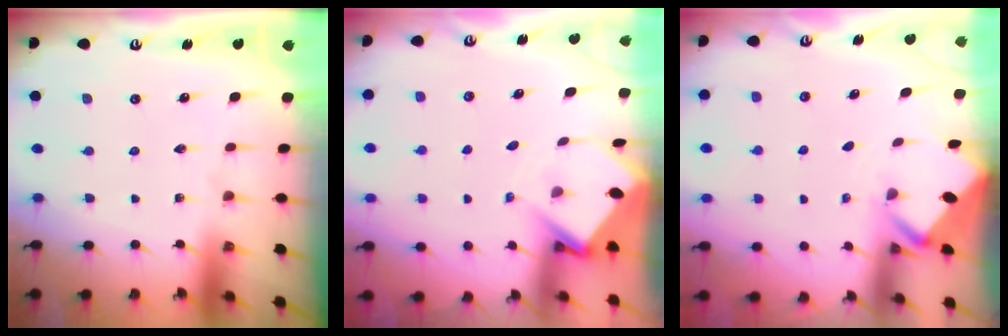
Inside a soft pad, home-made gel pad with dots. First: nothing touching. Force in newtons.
{"total": 3.7, "press": 3.6, "slide": 0.4}
{"total": 2.2, "press": 2.2, "slide": 0.1}